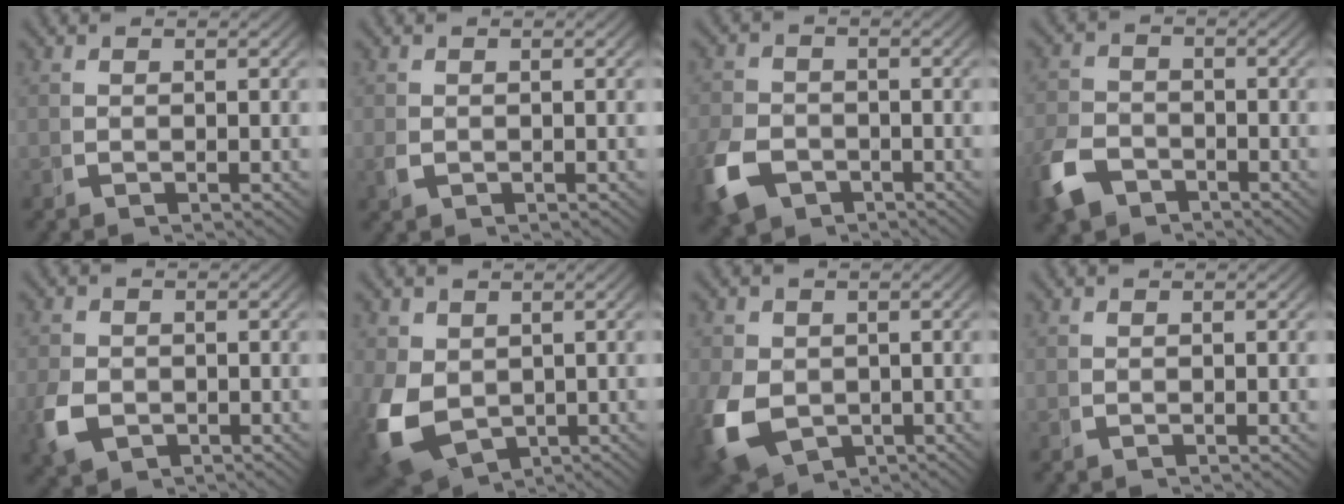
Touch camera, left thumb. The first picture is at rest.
{"total": 1.1, "force": [-0.2, 0.9, 0.6], "torque": [-0.019, -0.003, 0.000]}
{"total": 6.1, "force": [-3.4, 4.2, 2.8], "torque": [-0.072, -0.028, -0.051]}
{"total": 5.1, "force": [-3.6, 3.0, 2.0], "torque": [-0.053, -0.022, -0.057]}
{"total": 3.9, "force": [-1.5, 2.9, 2.2], "torque": [-0.060, -0.014, -0.021]}
{"total": 7.4, "force": [-2.0, 5.5, 4.5], "torque": [-0.120, -0.040, -0.009]}
{"total": 7.9, "force": [-2.6, 5.9, 4.6], "torque": [-0.117, -0.046, -0.023]}
{"total": 0.0}